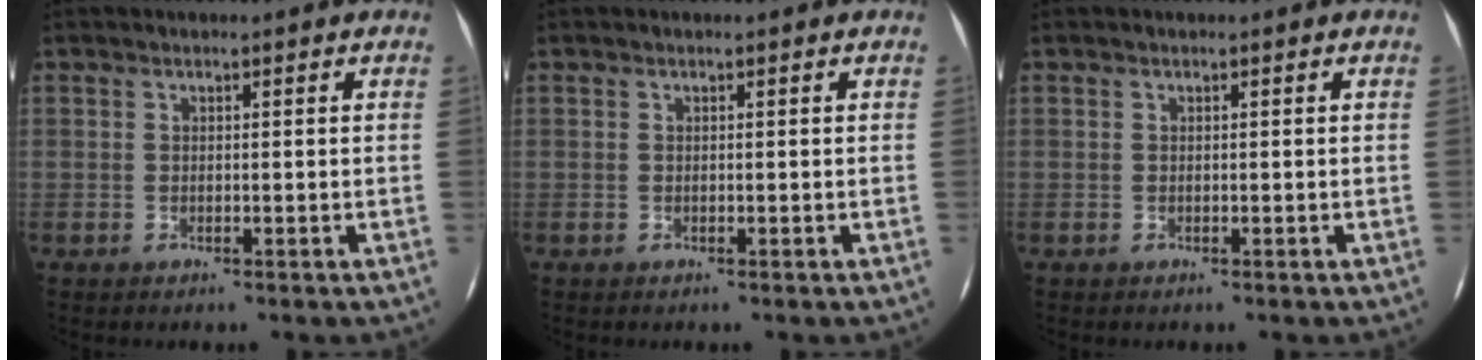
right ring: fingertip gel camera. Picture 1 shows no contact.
{"total": 0.0}
{"total": 0.0}